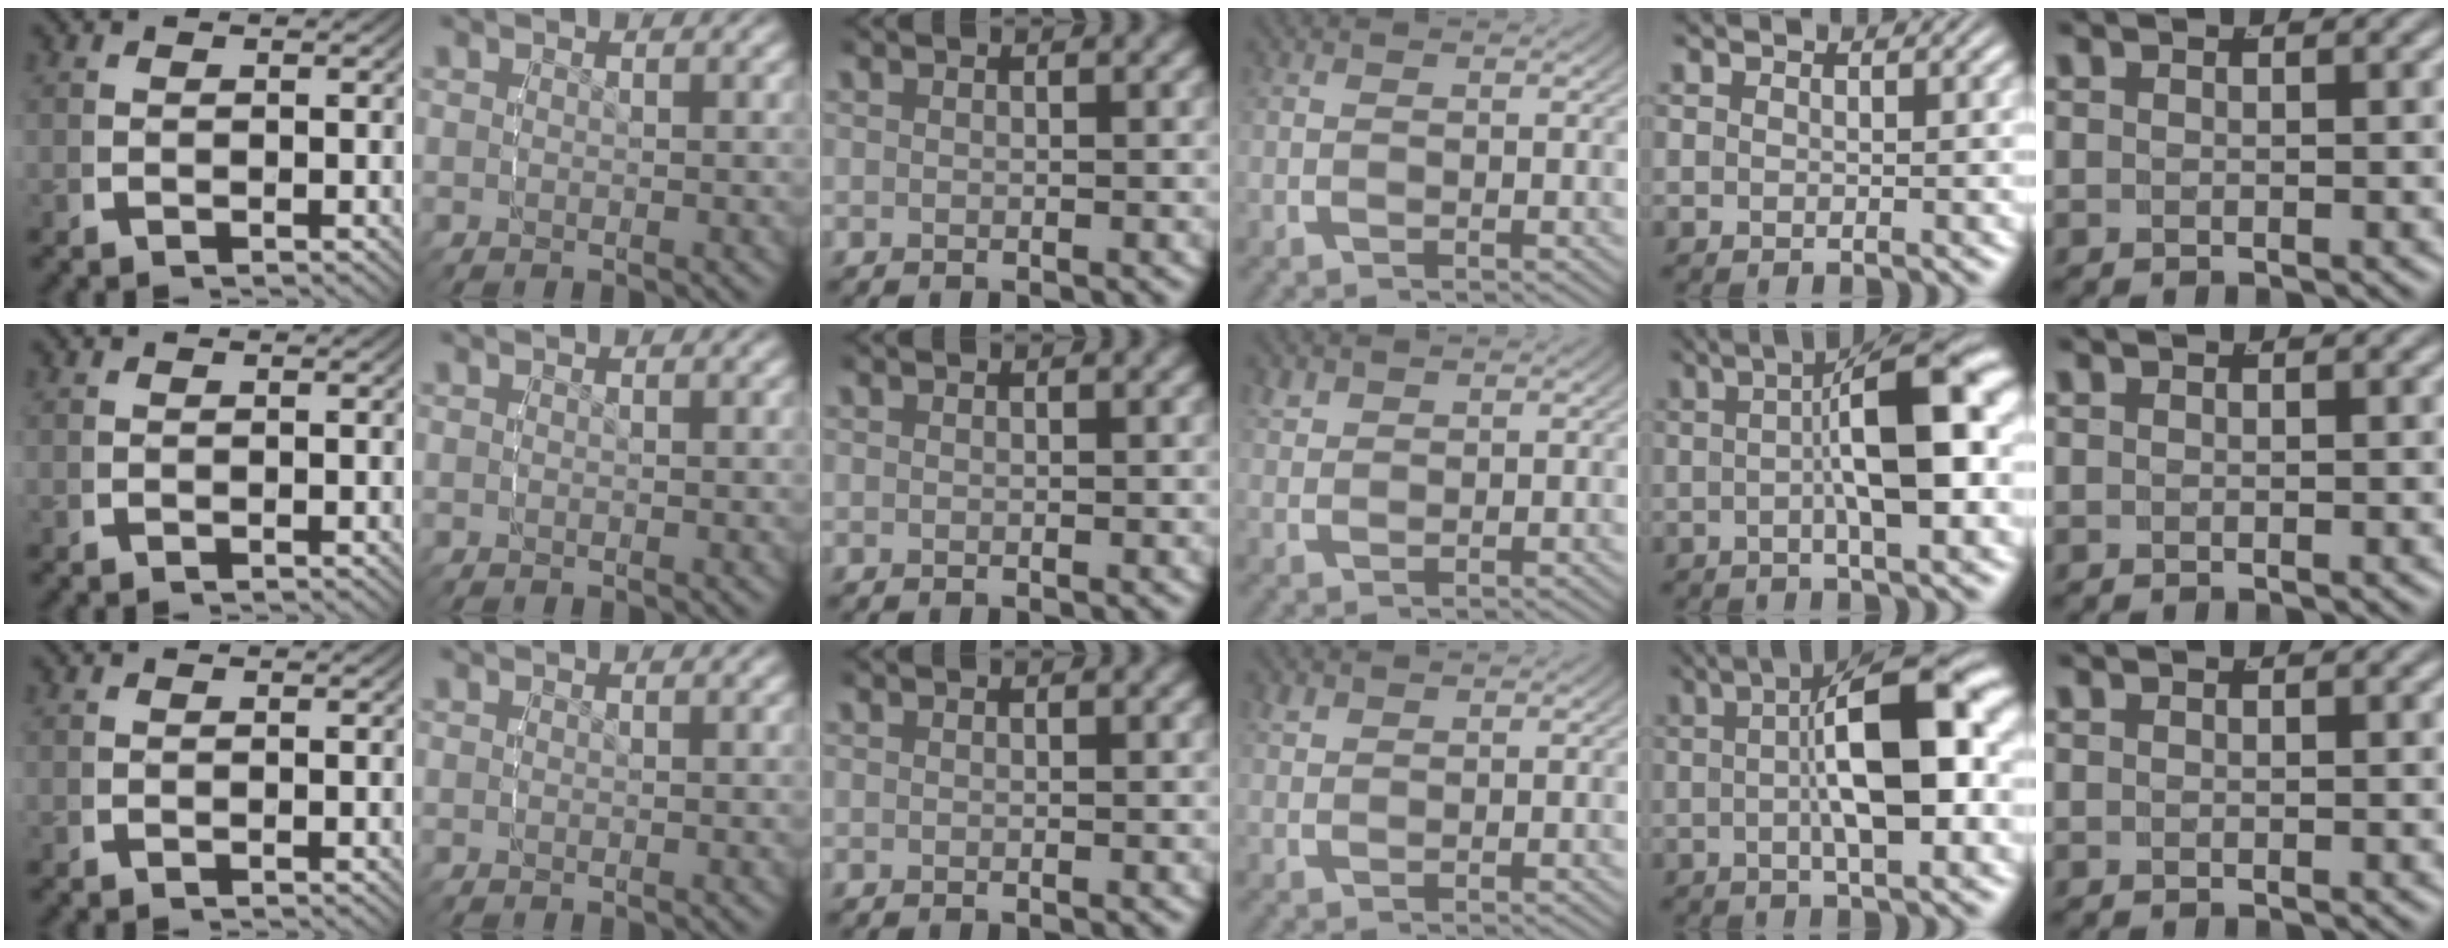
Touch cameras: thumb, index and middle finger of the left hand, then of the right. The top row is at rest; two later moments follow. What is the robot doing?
{"motion": "lift_and_place", "object": "markers"}